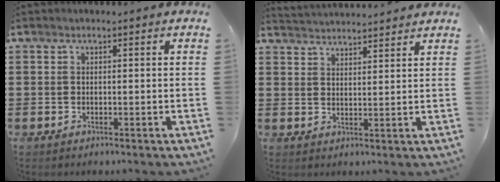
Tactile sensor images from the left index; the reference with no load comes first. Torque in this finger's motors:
{"motor_torque": [2.14, 0.00, 0.08, 0.02]}